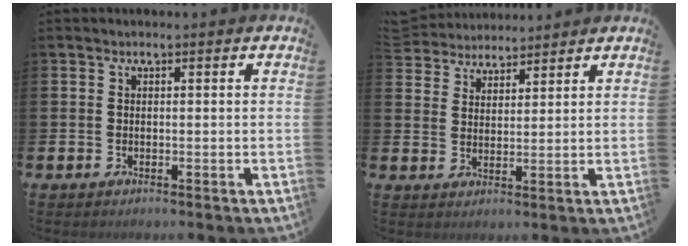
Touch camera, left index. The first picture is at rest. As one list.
[{"total": 4.8, "force": [4.7, 1.0, -0.4], "torque": [-0.018, -0.021, 0.087]}]